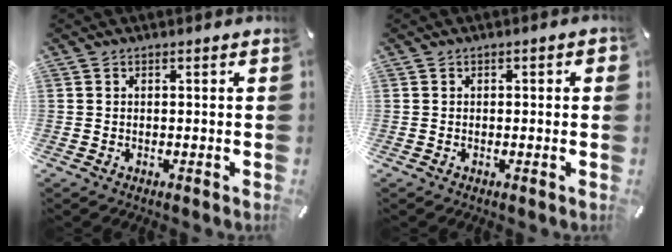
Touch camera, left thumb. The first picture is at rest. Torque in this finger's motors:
{"motor_torque": [-0.08, -0.08, 0.21, 0.07, -0.06]}